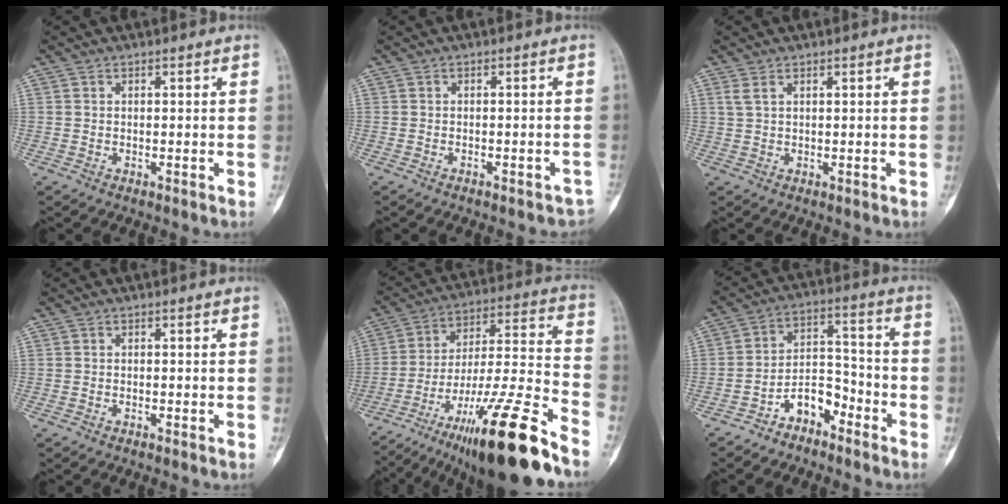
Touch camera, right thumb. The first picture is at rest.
{"total": 4.0, "force": [-3.5, 1.6, 1.1], "torque": [-0.017, 0.026, -0.030]}
{"total": 1.4, "force": [0.8, 0.5, 1.0], "torque": [-0.027, 0.008, 0.023]}
{"total": 0.6, "force": [-0.5, 0.1, 0.3], "torque": [-0.011, 0.004, -0.005]}
{"total": 25.7, "force": [-17.3, 3.1, 18.8], "torque": [-0.297, 0.064, -0.287]}
{"total": 8.1, "force": [-5.4, 4.5, 4.0], "torque": [-0.051, 0.070, -0.101]}